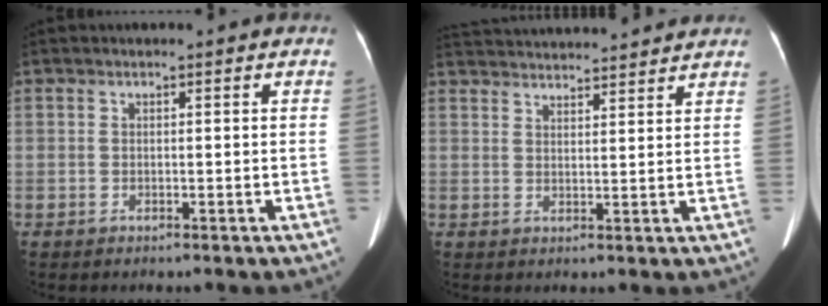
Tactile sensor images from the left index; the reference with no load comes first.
{"total": 16.3, "force": [15.4, 1.9, 4.9], "torque": [-0.093, 0.044, 0.225]}